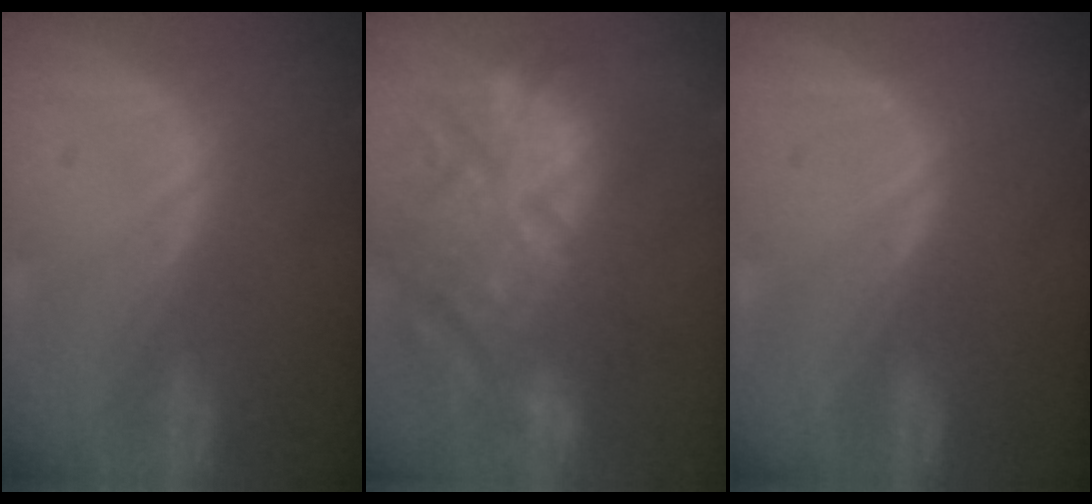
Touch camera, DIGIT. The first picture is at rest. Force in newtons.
{"total": 13.7, "press": 12.5, "slide": 5.5}
{"total": 0.0}